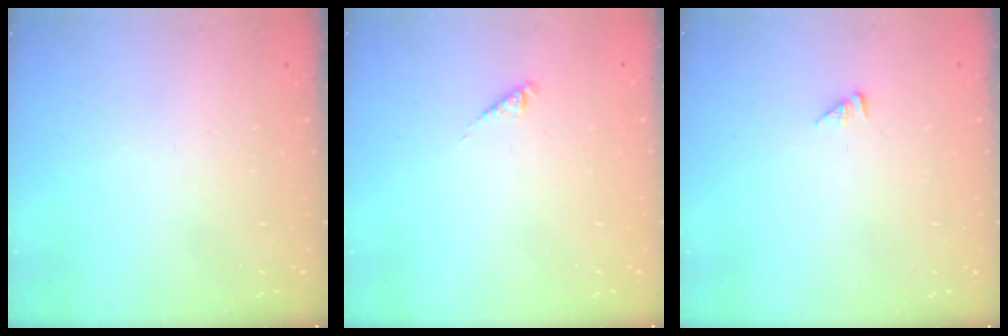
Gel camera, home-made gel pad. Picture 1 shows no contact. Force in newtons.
{"total": 2.3, "press": 2.3, "slide": 0.4}
{"total": 0.7, "press": 0.7, "slide": 0.1}